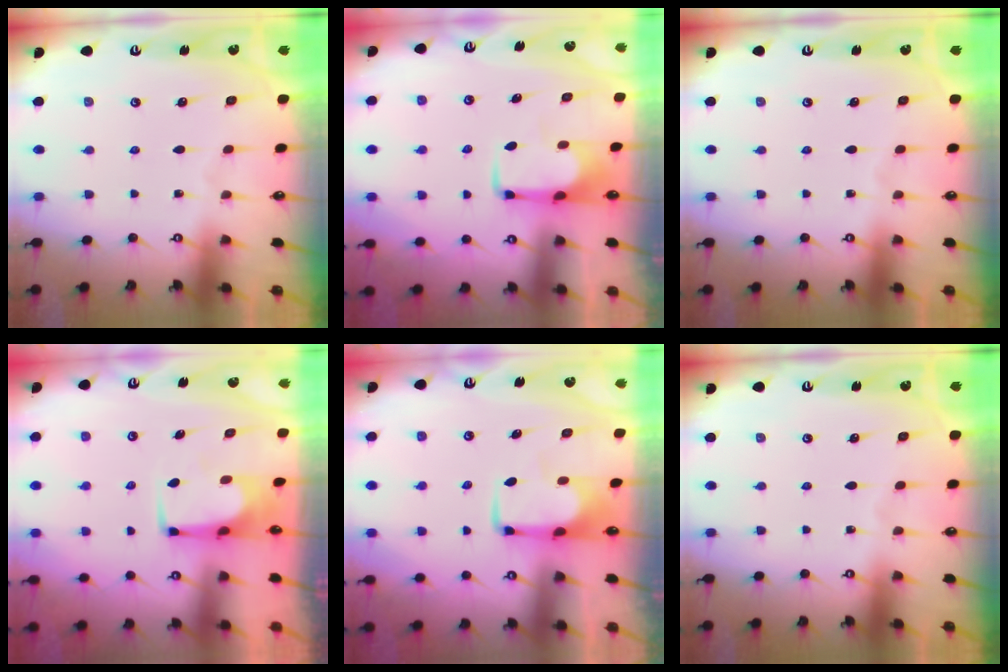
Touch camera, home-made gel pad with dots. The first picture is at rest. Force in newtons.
{"total": 1.9, "press": 1.9, "slide": 0.5}
{"total": 0.0}
{"total": 1.4, "press": 1.4, "slide": 0.1}
{"total": 1.8, "press": 1.8, "slide": 0.5}
{"total": 0.0}